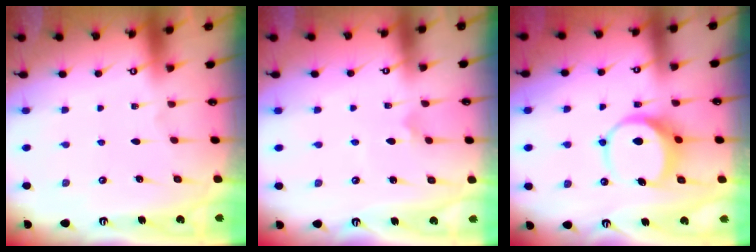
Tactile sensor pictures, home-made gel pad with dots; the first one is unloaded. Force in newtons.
{"total": 2.7, "press": 2.6, "slide": 0.5}
{"total": 8.4, "press": 8.3, "slide": 1.2}